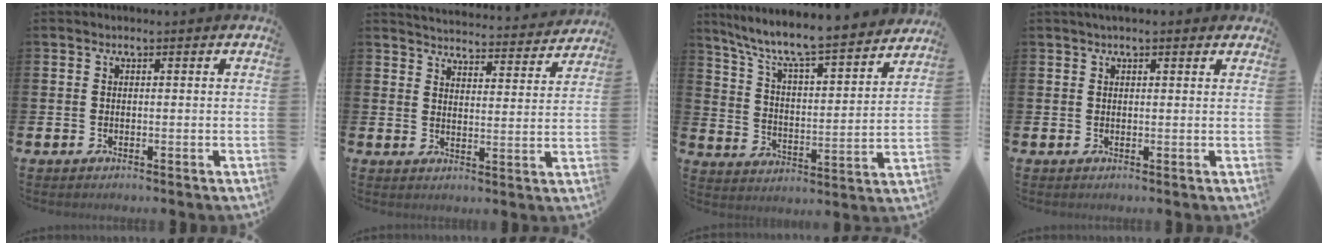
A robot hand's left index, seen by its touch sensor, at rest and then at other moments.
{"total": 4.6, "force": [4.6, 0.3, 0.3], "torque": [-0.021, -0.039, 0.079]}
{"total": 8.4, "force": [7.7, 0.8, 3.3], "torque": [-0.094, -0.064, 0.126]}
{"total": 1.3, "force": [1.1, 0.4, 0.7], "torque": [-0.006, 0.002, 0.017]}